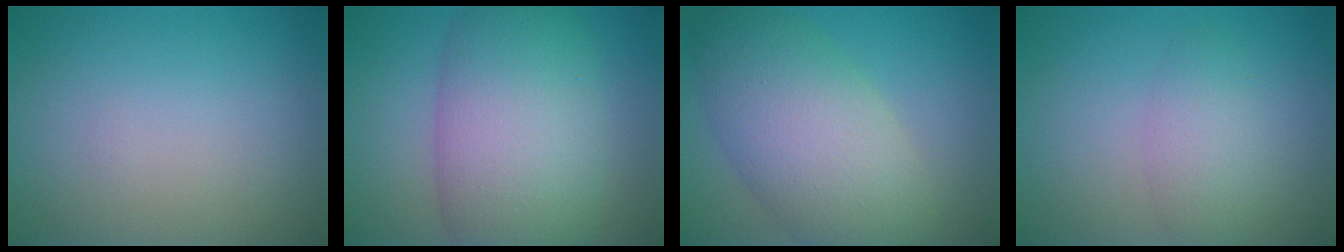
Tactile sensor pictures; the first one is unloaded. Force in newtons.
{"total": 10.7, "press": 10.7, "slide": 0.3}
{"total": 8.9, "press": 8.9, "slide": 0.6}
{"total": 2.7, "press": 2.7, "slide": 0.1}